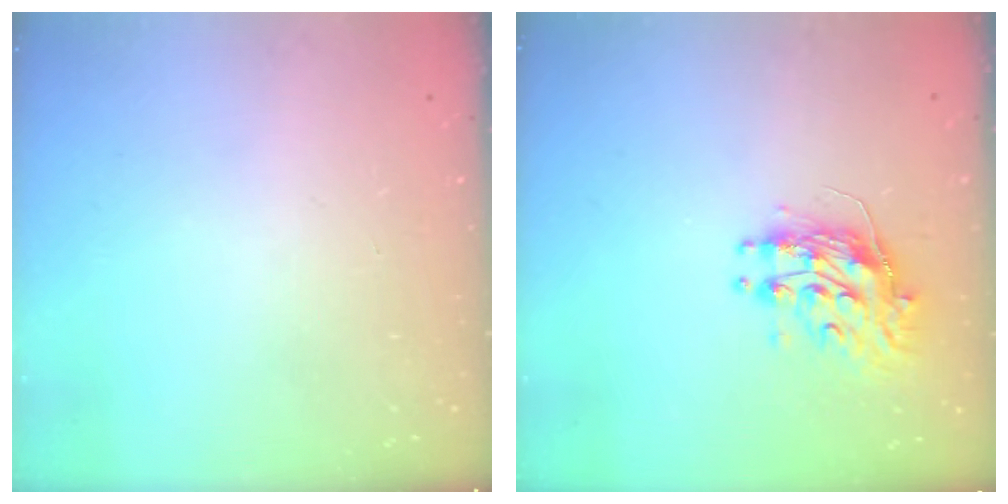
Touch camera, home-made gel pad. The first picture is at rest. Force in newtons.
{"total": 9.6, "press": 9.6, "slide": 0.3}